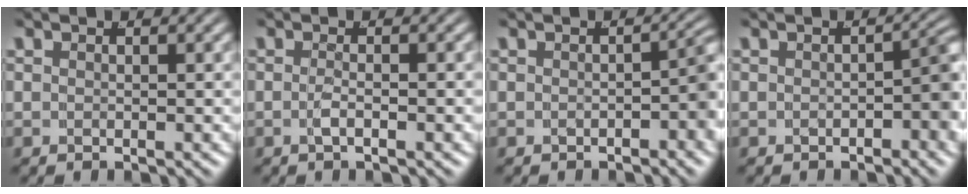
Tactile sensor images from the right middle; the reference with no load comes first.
{"total": 1.4, "force": [-1.0, -0.4, 0.9], "torque": [-0.021, -0.005, -0.014]}
{"total": 2.7, "force": [-0.9, 0.9, 2.4], "torque": [-0.025, 0.000, -0.012]}
{"total": 3.3, "force": [-1.0, 1.2, 2.9], "torque": [-0.029, -0.004, -0.012]}